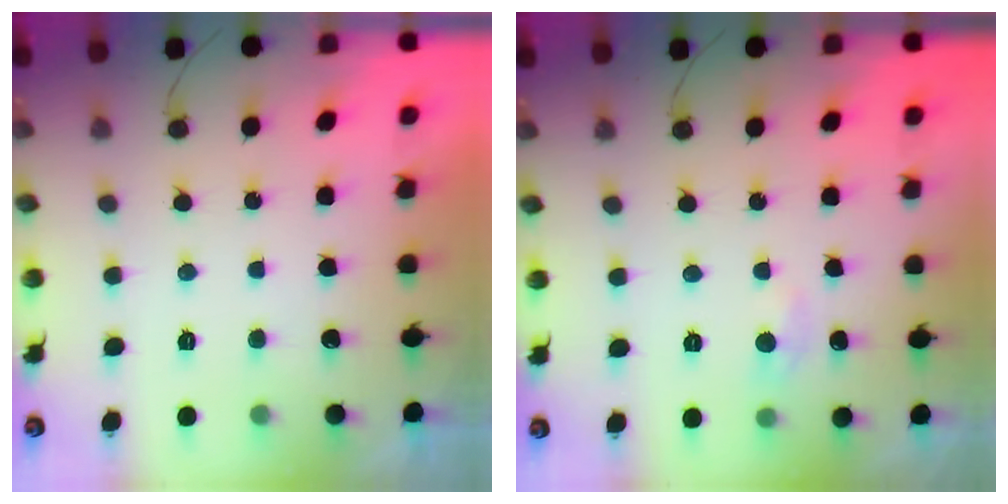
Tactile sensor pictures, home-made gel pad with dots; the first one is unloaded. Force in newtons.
{"total": 4.2, "press": 4.1, "slide": 0.7}